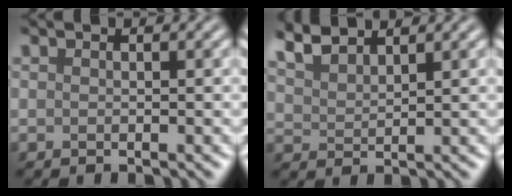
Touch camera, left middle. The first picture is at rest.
{"total": 4.2, "force": [3.6, 1.3, 1.7], "torque": [-0.046, 0.007, 0.066]}